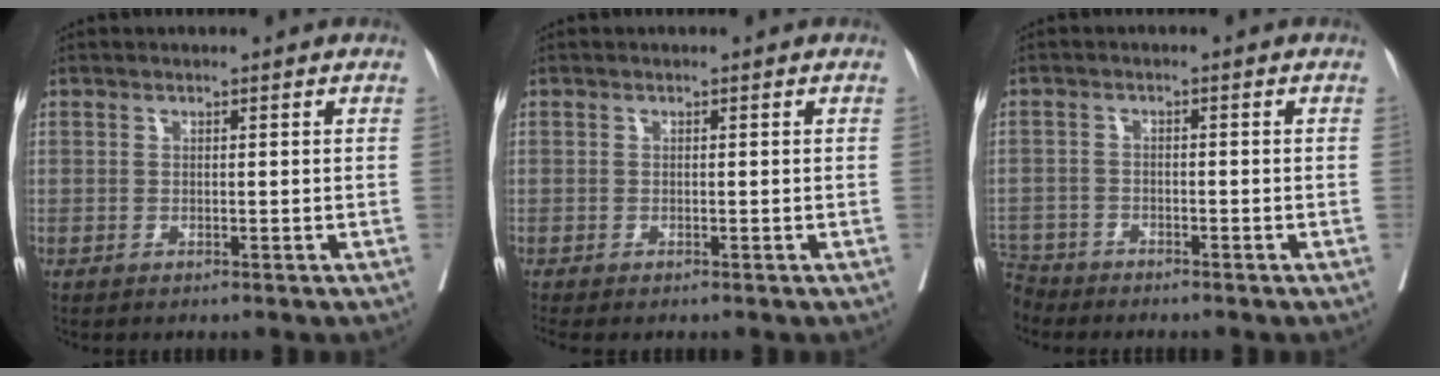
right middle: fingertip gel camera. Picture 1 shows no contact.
{"total": 1.5, "force": [-1.4, 0.1, 0.6], "torque": [-0.006, -0.003, -0.022]}
{"total": 4.3, "force": [-4.2, 1.0, -0.7], "torque": [0.016, -0.008, -0.082]}